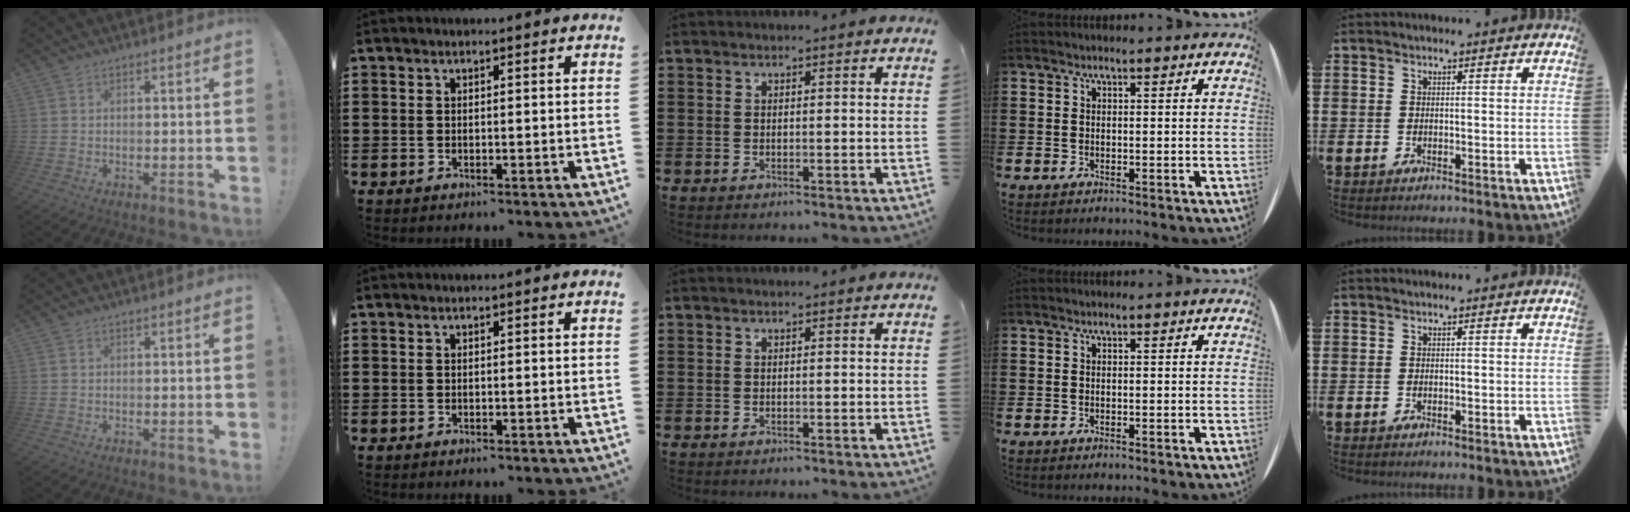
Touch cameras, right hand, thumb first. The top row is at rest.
{}